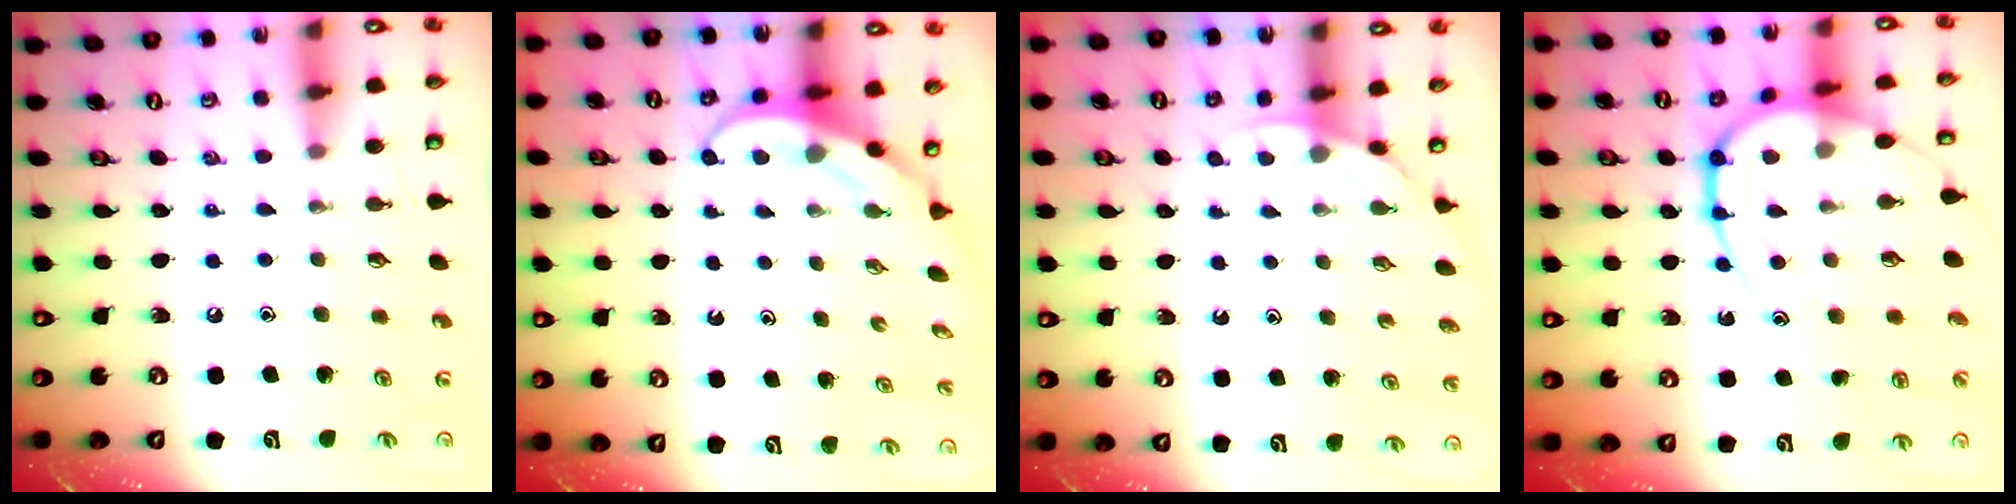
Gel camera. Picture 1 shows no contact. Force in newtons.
{"total": 4.0, "press": 3.9, "slide": 0.4}
{"total": 2.6, "press": 2.6, "slide": 0.1}
{"total": 14.7, "press": 14.7, "slide": 1.1}